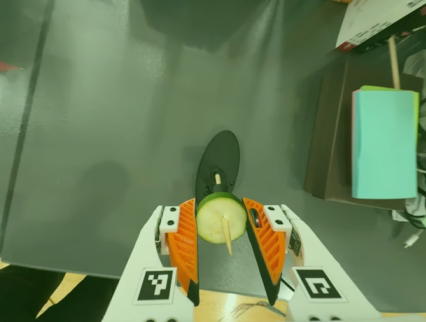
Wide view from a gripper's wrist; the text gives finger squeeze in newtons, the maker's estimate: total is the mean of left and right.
{"total": 8.9, "left": 8.7, "right": 9.2}